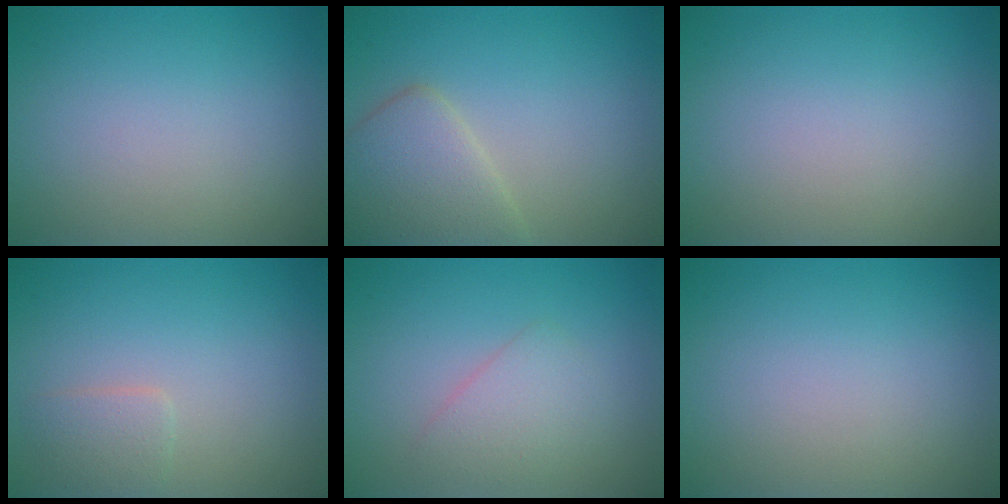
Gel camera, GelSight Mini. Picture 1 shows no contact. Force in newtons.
{"total": 4.4, "press": 4.4, "slide": 0.3}
{"total": 0.0}
{"total": 1.6, "press": 1.5, "slide": 0.2}
{"total": 2.2, "press": 2.2, "slide": 0.1}
{"total": 0.0}